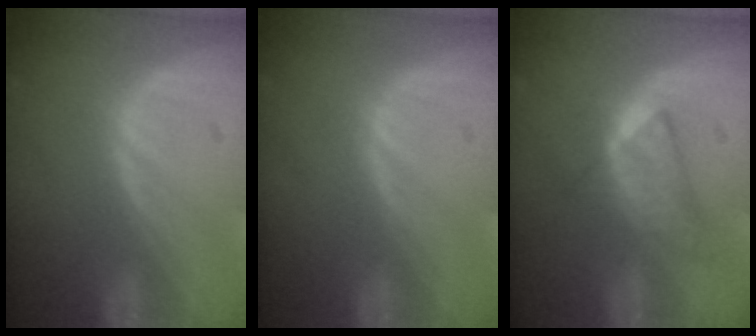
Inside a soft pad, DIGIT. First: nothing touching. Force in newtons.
{"total": 0.0}
{"total": 6.3, "press": 5.5, "slide": 3.0}